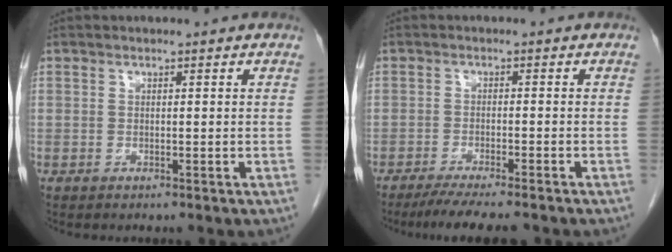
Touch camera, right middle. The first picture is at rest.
{"total": 8.4, "force": [-7.2, 0.6, 4.3], "torque": [-0.062, -0.018, -0.112]}